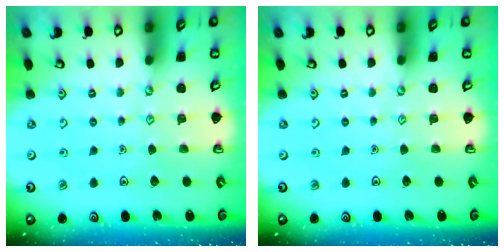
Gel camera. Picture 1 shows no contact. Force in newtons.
{"total": 0.0}